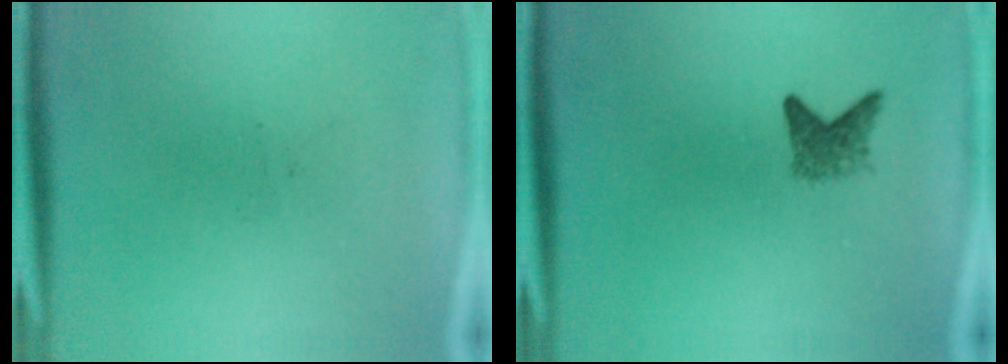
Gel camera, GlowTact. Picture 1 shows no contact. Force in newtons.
{"total": 2.2}